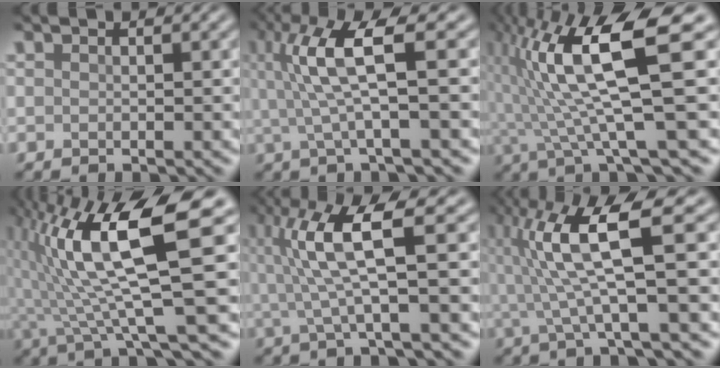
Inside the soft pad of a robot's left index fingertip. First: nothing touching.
{"total": 6.3, "force": [1.2, 1.0, 6.1], "torque": [-0.127, 0.003, 0.030]}
{"total": 11.1, "force": [1.9, 2.1, 10.7], "torque": [-0.190, 0.007, 0.045]}
{"total": 12.1, "force": [2.7, 2.2, 11.6], "torque": [-0.193, 0.011, 0.056]}
{"total": 6.9, "force": [1.3, 1.2, 6.7], "torque": [-0.139, 0.004, 0.032]}
{"total": 7.8, "force": [1.2, 1.2, 7.6], "torque": [-0.153, 0.005, 0.029]}